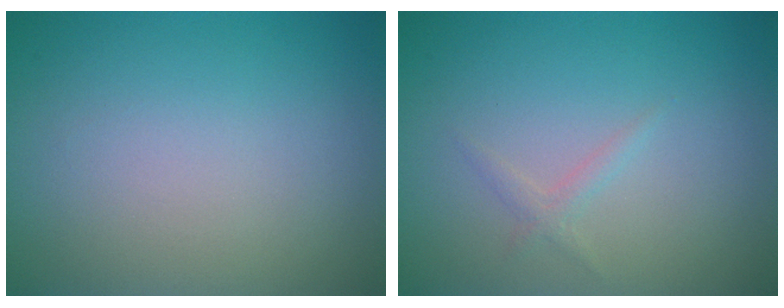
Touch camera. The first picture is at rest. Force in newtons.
{"total": 0.9, "press": 0.9, "slide": 0.1}